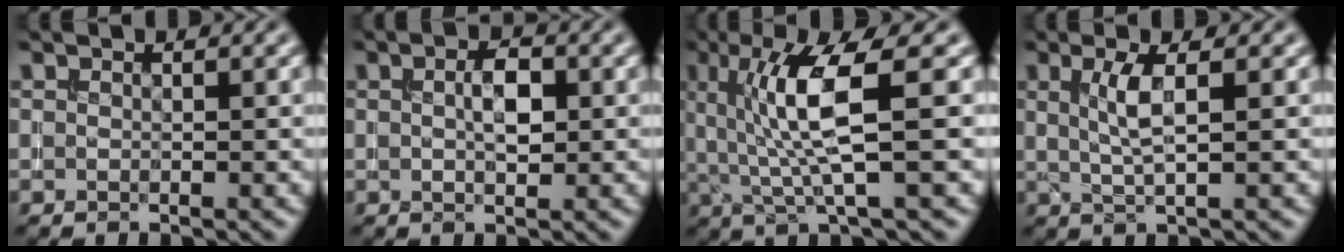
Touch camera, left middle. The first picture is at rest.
{"total": 2.5, "force": [0.4, 1.1, 2.1], "torque": [-0.042, 0.006, 0.007]}
{"total": 6.7, "force": [1.0, 1.1, 6.5], "torque": [-0.130, -0.001, 0.024]}
{"total": 2.8, "force": [0.7, 0.6, 2.6], "torque": [-0.053, 0.001, 0.016]}